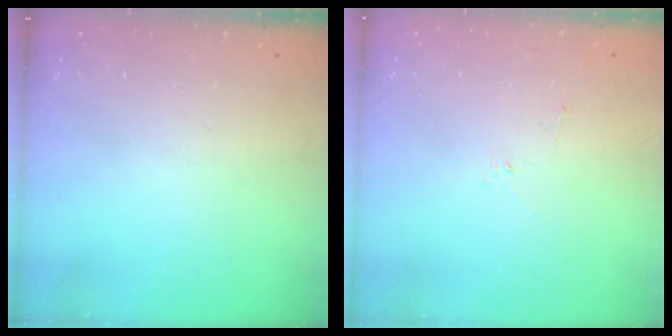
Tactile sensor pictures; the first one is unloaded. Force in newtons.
{"total": 2.2, "press": 2.1, "slide": 0.7}